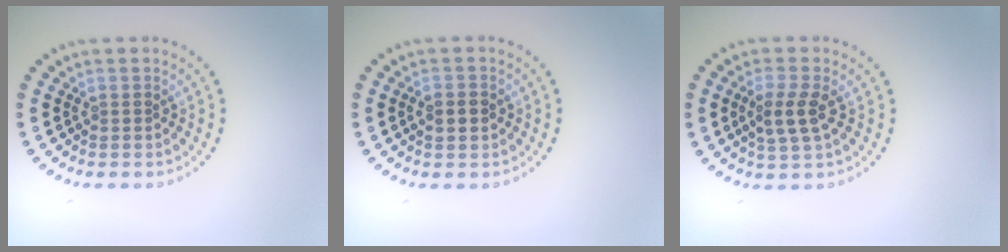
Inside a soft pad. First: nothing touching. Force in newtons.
{"total": 2.3, "press": 2.3, "slide": 0.0}
{"total": 2.7, "press": 2.5, "slide": 1.0}